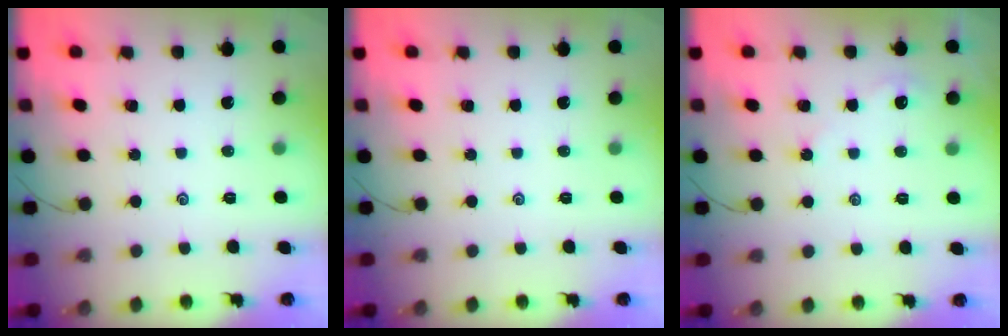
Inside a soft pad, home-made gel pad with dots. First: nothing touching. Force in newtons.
{"total": 0.0}
{"total": 3.2, "press": 3.2, "slide": 0.4}